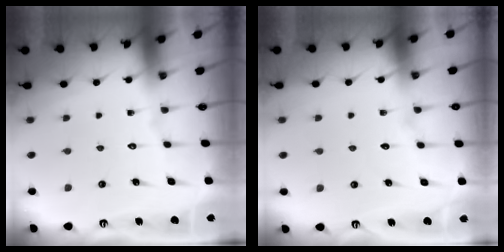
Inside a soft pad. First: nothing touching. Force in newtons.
{"total": 5.7, "press": 5.7, "slide": 0.7}